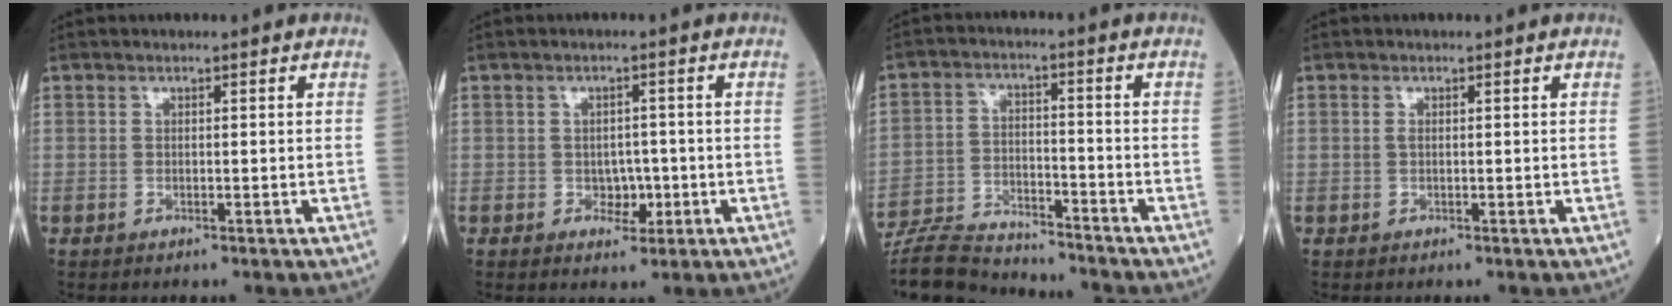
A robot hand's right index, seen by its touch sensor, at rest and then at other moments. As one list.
[{"total": 2.9, "force": [-0.8, 2.0, 1.9], "torque": [-0.020, 0.005, -0.009]}, {"total": 10.5, "force": [-10.2, 1.6, 1.7], "torque": [-0.031, 0.006, -0.187]}, {"total": 0.5, "force": [0.1, 0.2, 0.5], "torque": [-0.014, 0.000, 0.001]}]